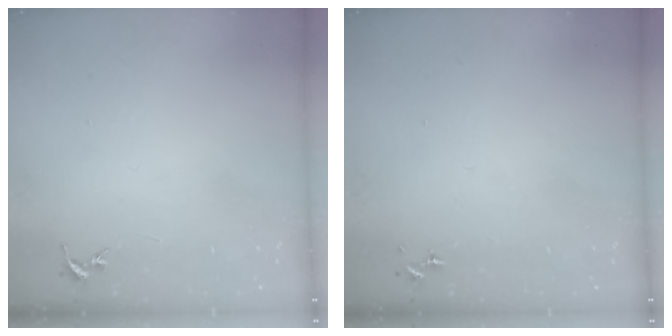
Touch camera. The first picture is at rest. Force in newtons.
{"total": 0.0}